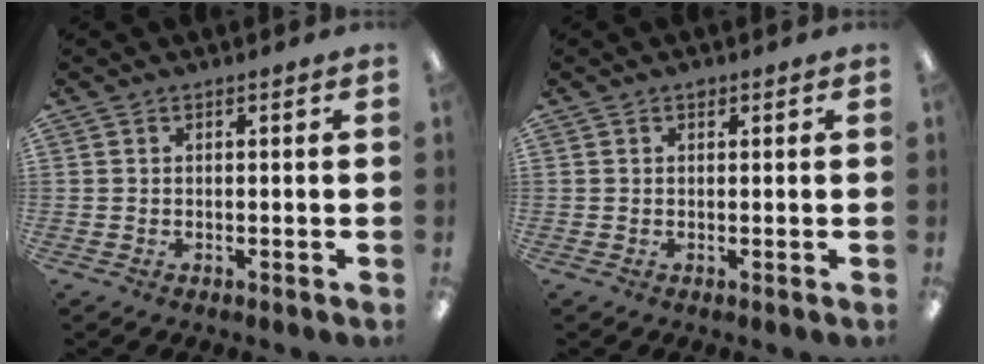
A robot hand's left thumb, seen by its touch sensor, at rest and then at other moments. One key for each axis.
{"total": 0.6, "fx": 0.4, "fy": 0.3, "fz": 0.2, "tx": 0.002, "ty": -0.002, "tz": 0.005}